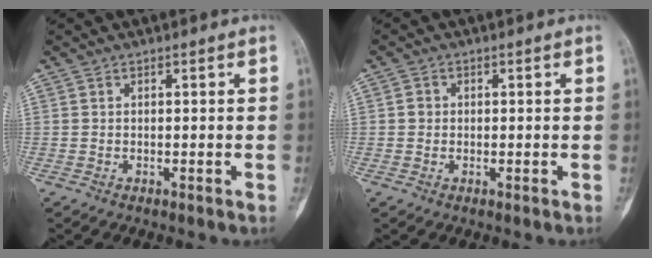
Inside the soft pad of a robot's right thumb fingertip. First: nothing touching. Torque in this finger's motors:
{"motor_torque": [-0.31, 0.53, 0.13, -0.13, -0.01]}